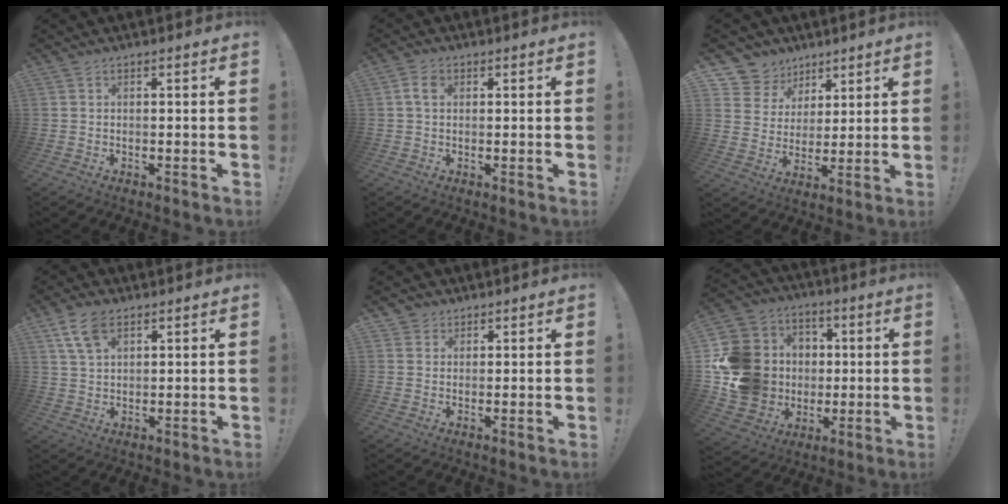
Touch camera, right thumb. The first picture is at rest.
{"total": 3.7, "force": [1.2, 2.5, 2.6], "torque": [-0.043, 0.004, 0.022]}
{"total": 9.7, "force": [5.8, 7.6, 1.4], "torque": [-0.030, -0.045, 0.121]}
{"total": 8.0, "force": [4.3, 4.3, 5.2], "torque": [-0.096, -0.002, 0.085]}
{"total": 2.8, "force": [1.7, 2.2, 0.0], "torque": [0.001, -0.007, 0.031]}
{"total": 20.3, "force": [0.0, 18.5, 8.3], "torque": [-0.149, 0.016, 0.049]}